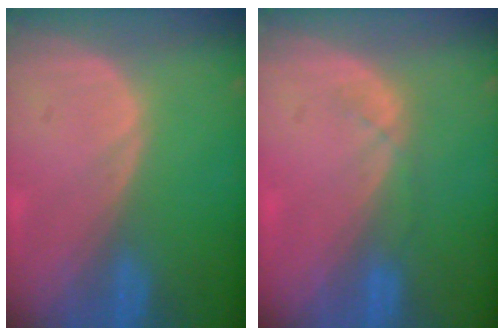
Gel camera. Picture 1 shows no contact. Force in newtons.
{"total": 2.1, "press": 1.9, "slide": 0.9}